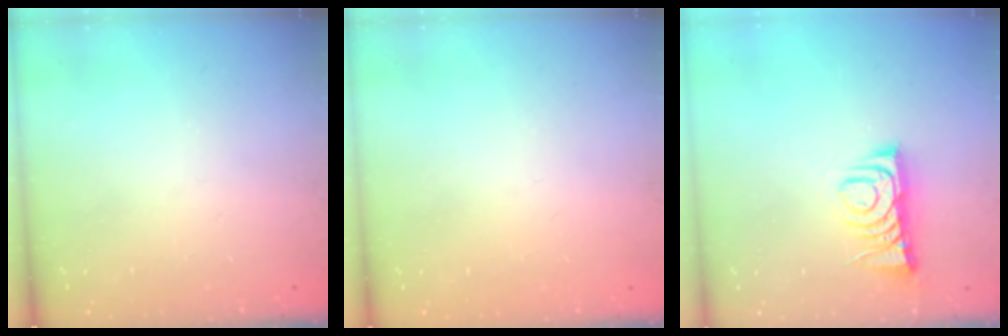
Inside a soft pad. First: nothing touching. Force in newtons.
{"total": 0.7, "press": 0.6, "slide": 0.1}
{"total": 7.4, "press": 7.4, "slide": 0.1}